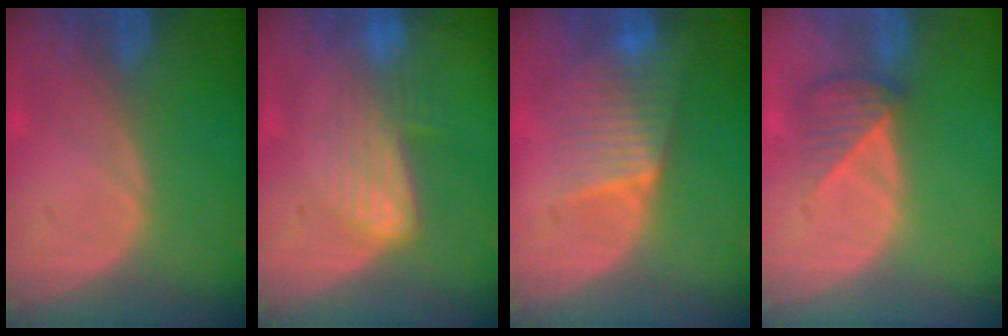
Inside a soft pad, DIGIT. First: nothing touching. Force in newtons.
{"total": 7.0, "press": 5.8, "slide": 3.8}
{"total": 6.3, "press": 6.3, "slide": 0.8}
{"total": 3.5, "press": 3.5, "slide": 0.4}